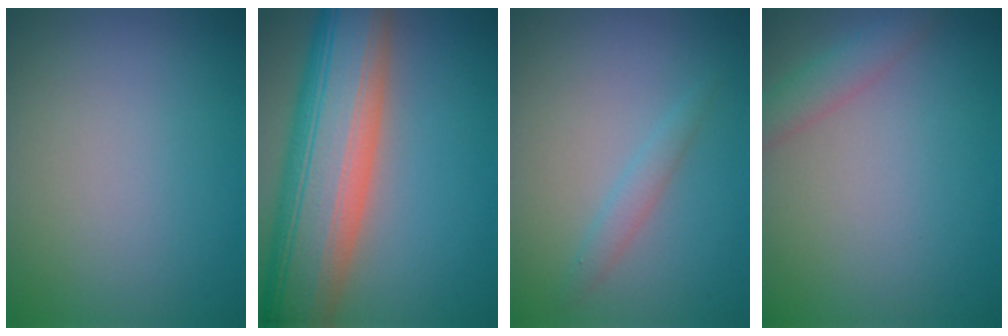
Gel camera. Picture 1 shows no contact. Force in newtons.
{"total": 13.7, "press": 13.7, "slide": 0.7}
{"total": 1.4, "press": 1.4, "slide": 0.1}
{"total": 2.3, "press": 2.3, "slide": 0.1}